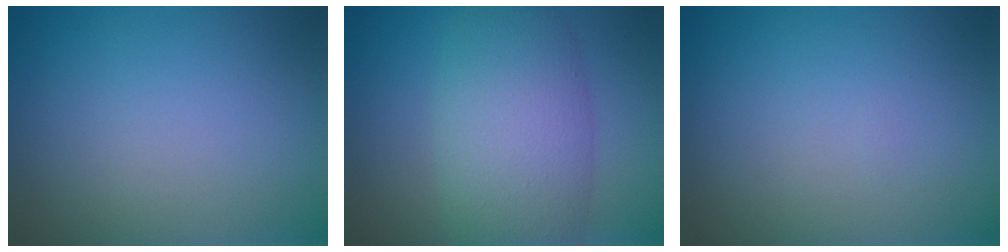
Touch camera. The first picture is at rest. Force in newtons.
{"total": 7.3, "press": 7.3, "slide": 0.3}
{"total": 0.0}